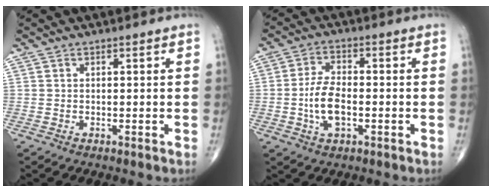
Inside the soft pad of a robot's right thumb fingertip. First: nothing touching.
{"total": 7.3, "force": [-1.5, 3.7, 6.2], "torque": [-0.122, 0.010, -0.028]}